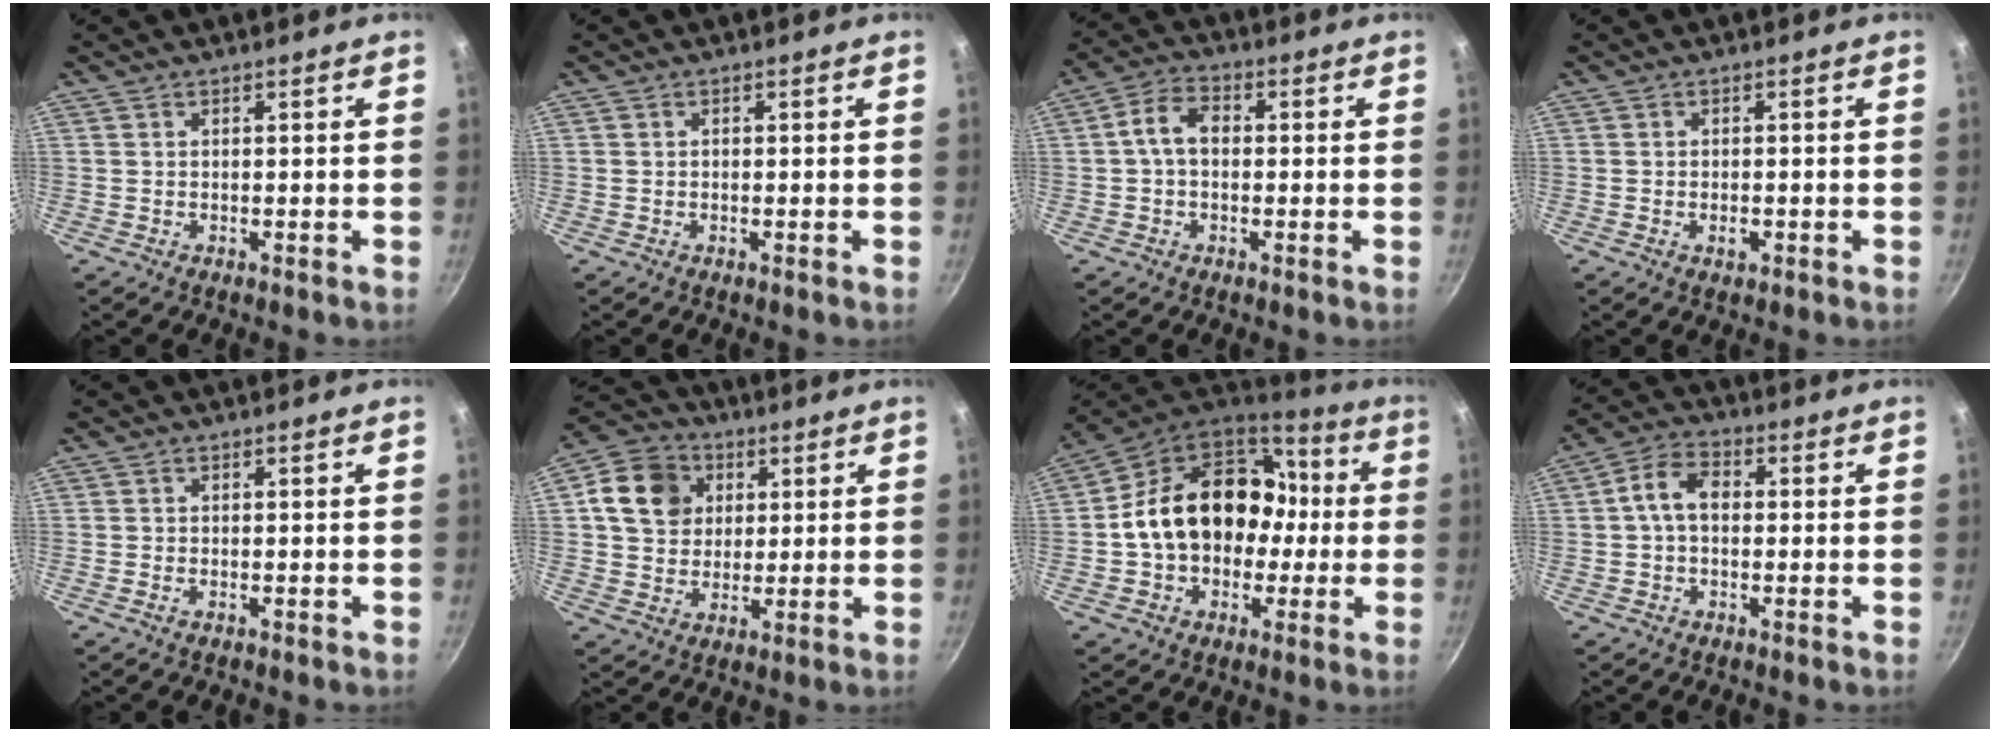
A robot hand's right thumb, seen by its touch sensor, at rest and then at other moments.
{"total": 0.0}
{"total": 6.2, "force": [0.2, 4.3, 4.4], "torque": [-0.072, 0.021, -0.008]}
{"total": 2.0, "force": [-0.7, 1.2, 1.4], "torque": [-0.022, 0.002, -0.013]}
{"total": 0.9, "force": [-0.5, 0.5, 0.6], "torque": [-0.015, 0.002, -0.011]}
{"total": 11.6, "force": [3.0, 9.8, 5.4], "torque": [-0.072, 0.009, 0.043]}
{"total": 22.4, "force": [-0.1, 17.2, 14.4], "torque": [-0.210, 0.061, 0.001]}
{"total": 6.9, "force": [0.3, 4.8, 5.0], "torque": [-0.081, 0.023, -0.007]}